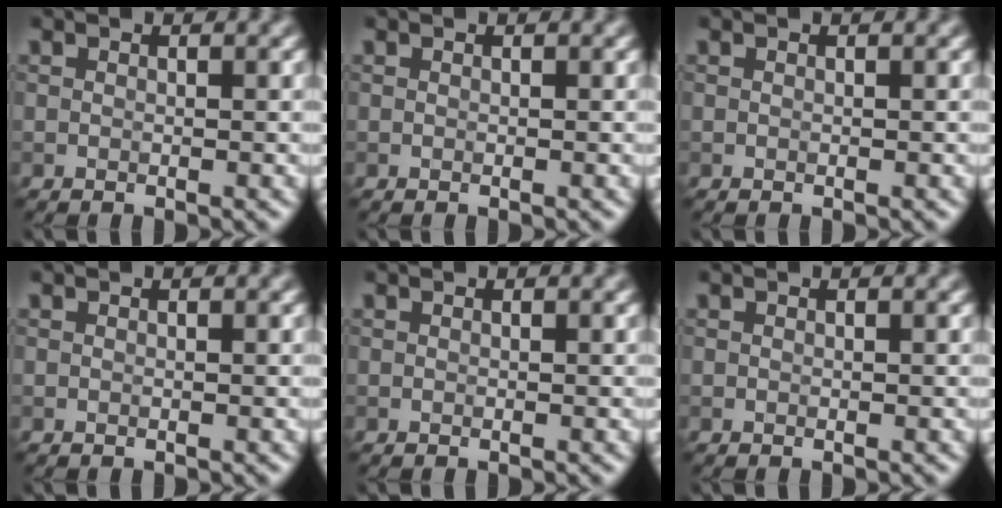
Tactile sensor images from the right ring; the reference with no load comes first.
{"total": 0.0}
{"total": 0.0}
{"total": 0.0}
{"total": 0.0}
{"total": 0.0}